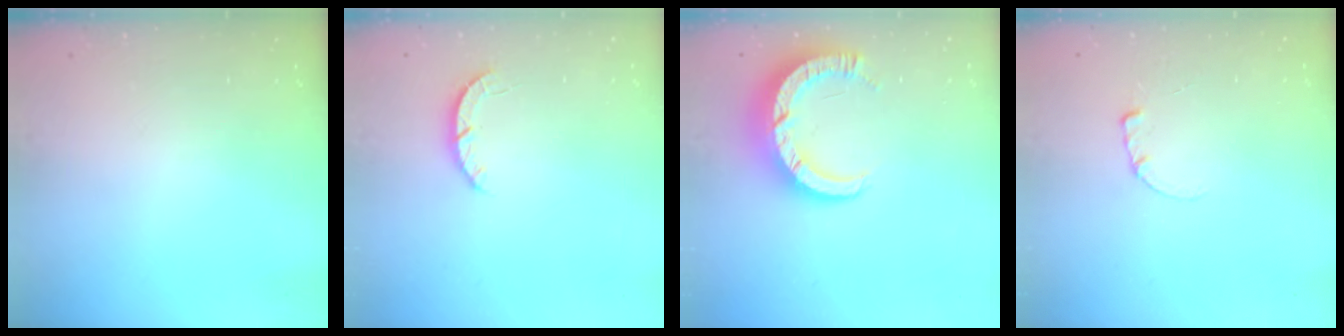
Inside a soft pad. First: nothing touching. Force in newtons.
{"total": 2.8, "press": 2.8, "slide": 0.4}
{"total": 9.2, "press": 9.2, "slide": 0.7}
{"total": 0.6, "press": 0.6, "slide": 0.1}